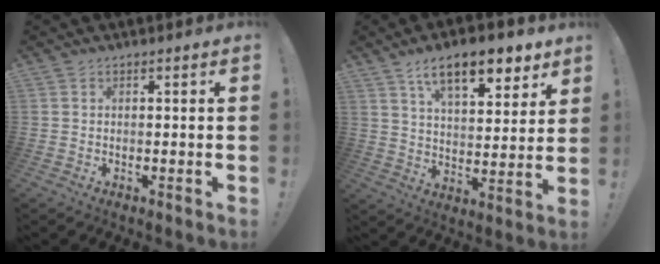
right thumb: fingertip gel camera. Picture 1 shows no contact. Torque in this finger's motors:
{"motor_torque": [0.38, 1.41, 0.15, 0.26, 0.22]}